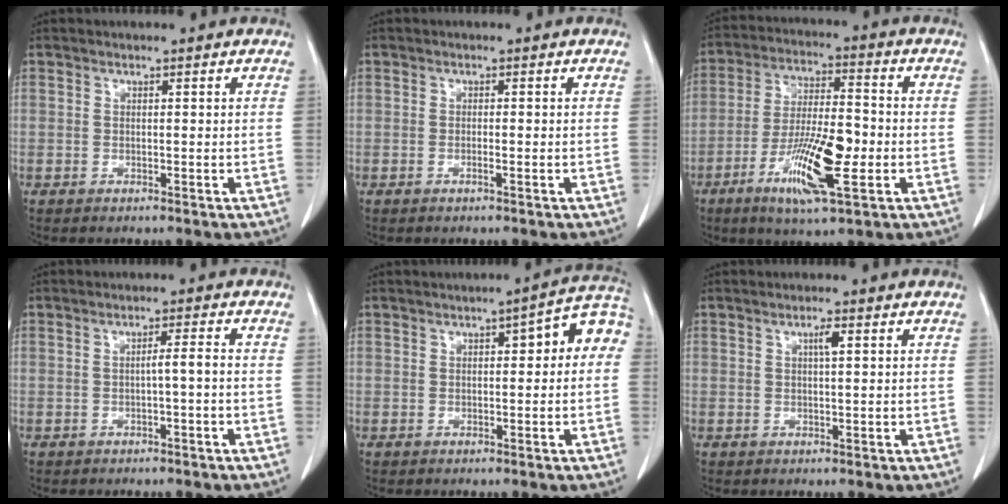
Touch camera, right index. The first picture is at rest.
{"total": 0.7, "force": [-0.4, 0.0, 0.6], "torque": [-0.012, 0.000, -0.007]}
{"total": 13.2, "force": [-4.4, 2.5, 12.2], "torque": [-0.230, -0.010, -0.076]}
{"total": 1.9, "force": [-0.6, -0.2, 1.8], "torque": [-0.027, 0.004, -0.010]}
{"total": 6.7, "force": [1.0, 2.1, 6.3], "torque": [-0.071, 0.039, 0.006]}
{"total": 1.7, "force": [0.6, 0.1, 1.6], "torque": [-0.029, 0.002, 0.009]}